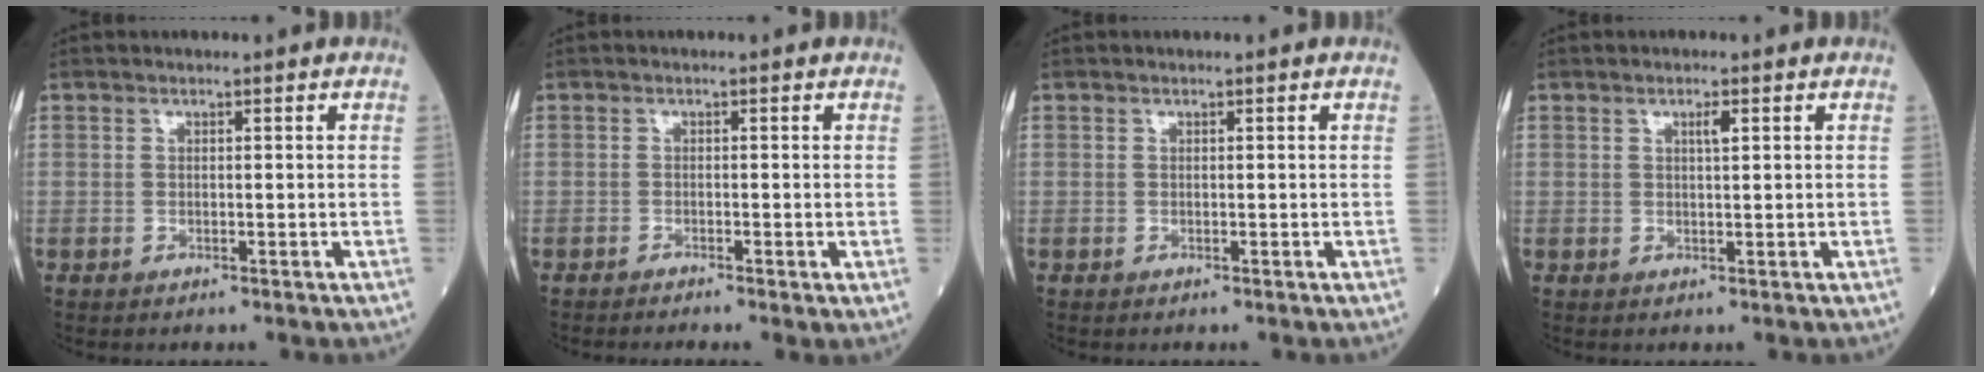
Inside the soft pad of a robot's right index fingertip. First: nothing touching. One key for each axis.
{"total": 1.3, "fx": -1.0, "fy": -0.1, "fz": 0.9, "tx": -0.018, "ty": -0.001, "tz": -0.020}
{"total": 0.0}
{"total": 1.5, "fx": 0.6, "fy": 0.2, "fz": 1.3, "tx": -0.023, "ty": -0.001, "tz": 0.009}